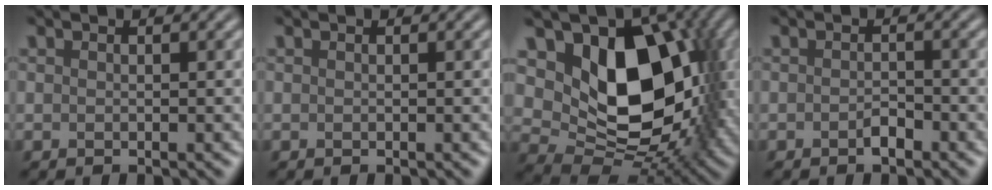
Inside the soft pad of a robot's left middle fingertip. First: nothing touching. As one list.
[{"total": 0.0}, {"total": 13.1, "force": [2.5, 8.7, 9.5], "torque": [-0.127, -0.021, 0.053]}, {"total": 0.9, "force": [-0.7, 0.4, 0.4], "torque": [-0.012, 0.000, -0.012]}]